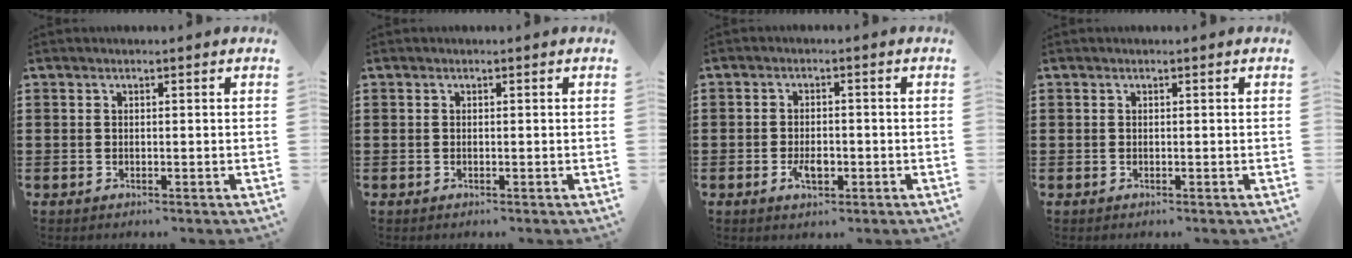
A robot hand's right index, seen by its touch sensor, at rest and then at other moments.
{"total": 0.0}
{"total": 3.2, "force": [-1.0, 1.6, 2.6], "torque": [-0.053, 0.001, -0.018]}
{"total": 0.0}